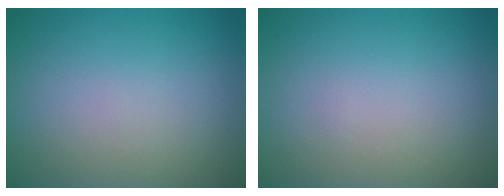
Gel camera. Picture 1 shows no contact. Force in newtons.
{"total": 0.0}